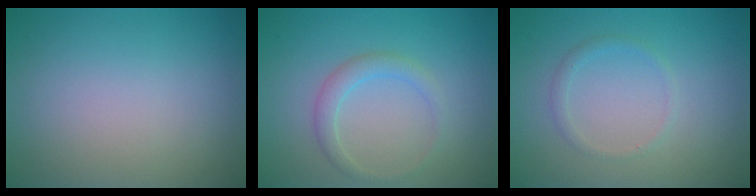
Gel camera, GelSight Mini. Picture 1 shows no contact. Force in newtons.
{"total": 1.8, "press": 1.8, "slide": 0.2}
{"total": 0.9, "press": 0.9, "slide": 0.1}